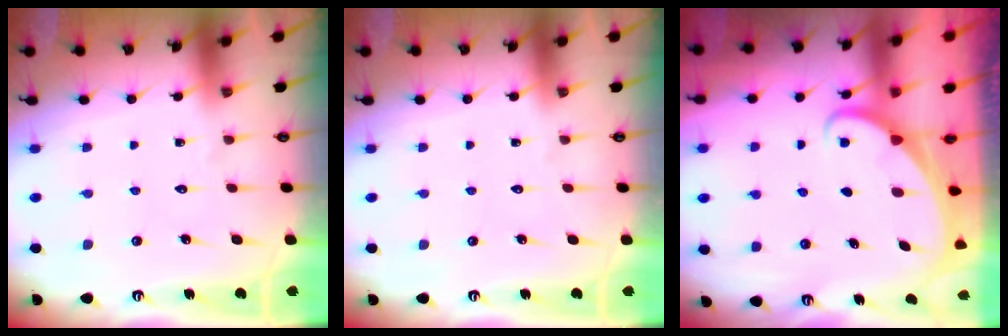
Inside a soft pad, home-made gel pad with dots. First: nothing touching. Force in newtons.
{"total": 0.0}
{"total": 1.6, "press": 1.6, "slide": 0.0}